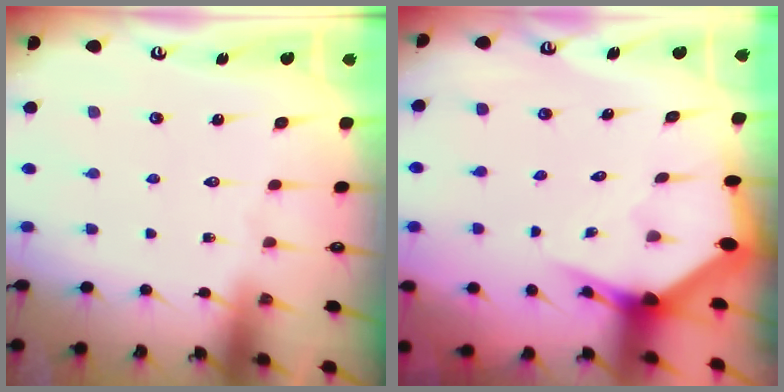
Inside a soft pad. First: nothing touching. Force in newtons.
{"total": 3.4, "press": 3.3, "slide": 0.5}